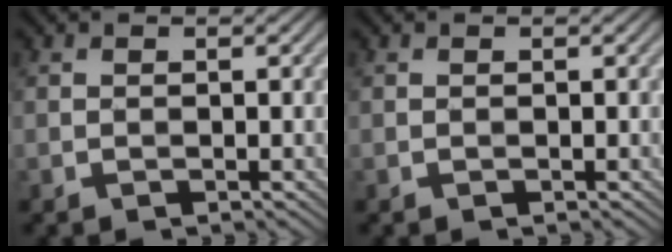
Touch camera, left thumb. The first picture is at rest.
{"total": 0.0}